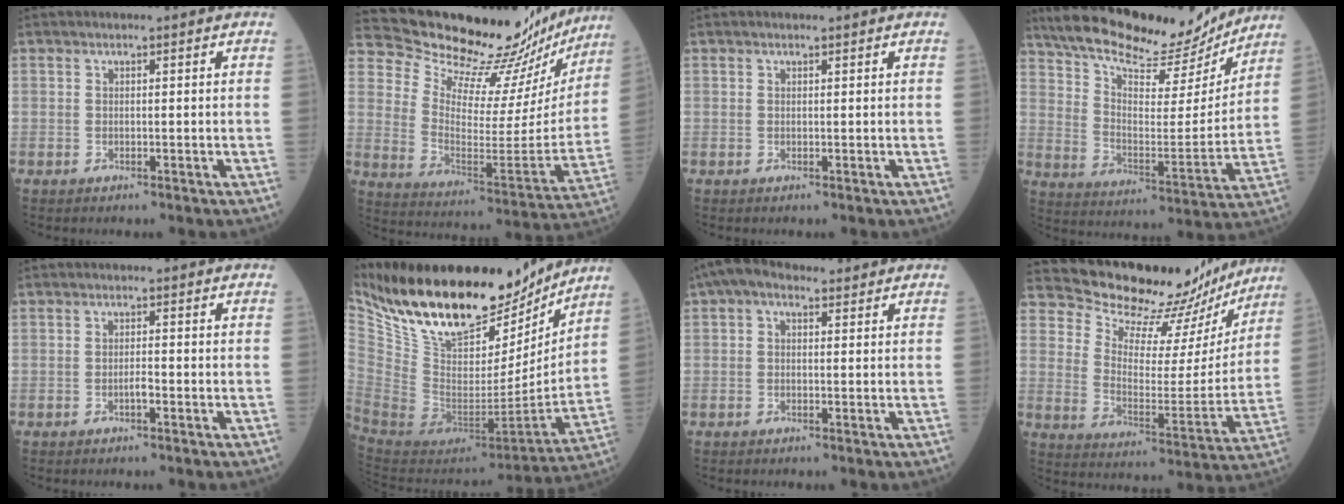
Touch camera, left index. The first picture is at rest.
{"total": 25.6, "force": [24.0, 5.8, 6.6], "torque": [-0.109, -0.082, 0.322]}
{"total": 0.0}
{"total": 21.7, "force": [19.1, 5.4, 8.7], "torque": [-0.150, -0.003, 0.287]}
{"total": 1.3, "force": [-0.8, 0.3, 1.0], "torque": [-0.018, 0.000, -0.016]}
{"total": 26.7, "force": [21.1, 10.1, 13.0], "torque": [-0.245, -0.011, 0.349]}
{"total": 4.2, "force": [2.3, 2.4, 2.6], "torque": [-0.054, 0.034, 0.037]}
{"total": 19.3, "force": [18.0, 5.6, 4.2], "torque": [-0.058, -0.038, 0.236]}